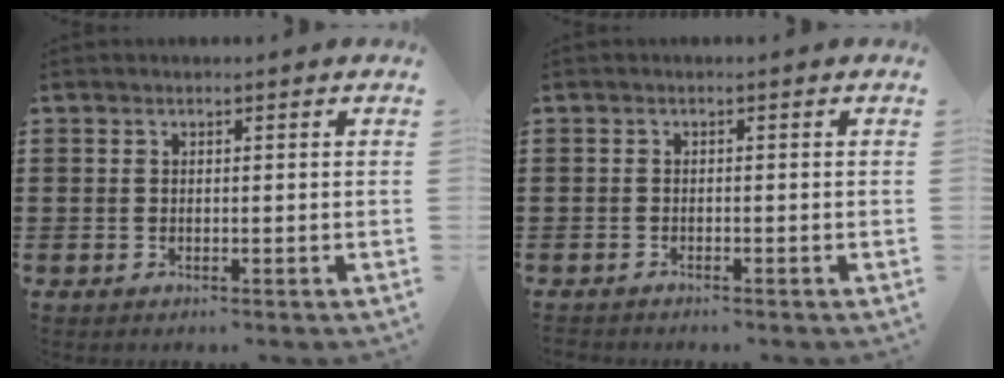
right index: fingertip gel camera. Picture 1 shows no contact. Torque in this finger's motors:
{"motor_torque": [-1.48, 0.66, -1.05, -0.10]}